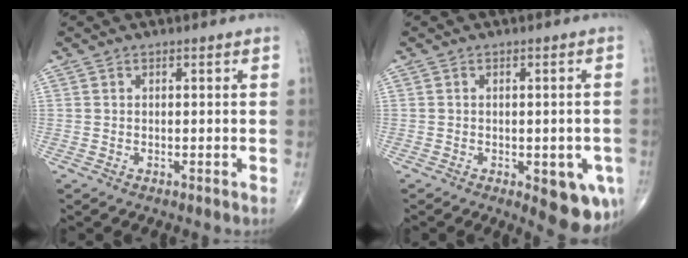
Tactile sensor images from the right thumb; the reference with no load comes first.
{"total": 9.3, "force": [-3.3, 3.8, 7.9], "torque": [-0.073, -0.002, -0.032]}